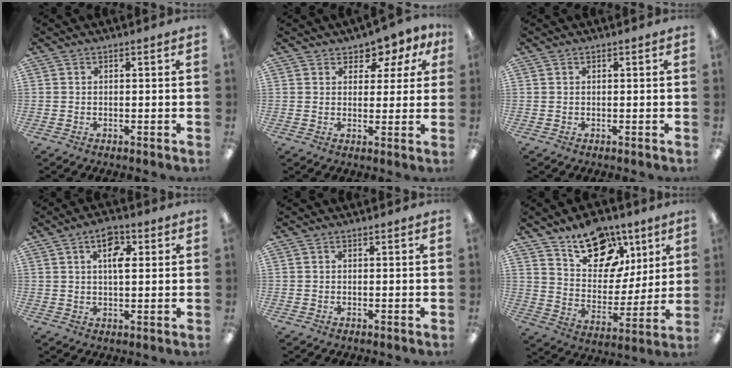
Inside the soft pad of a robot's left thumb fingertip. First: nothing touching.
{"total": 4.8, "force": [3.2, 3.3, 1.4], "torque": [-0.016, -0.016, 0.054]}
{"total": 0.0}
{"total": 6.5, "force": [2.8, 3.1, 4.9], "torque": [-0.072, -0.004, 0.041]}
{"total": 0.0}
{"total": 17.8, "force": [10.8, 11.2, 8.6], "torque": [-0.125, -0.056, 0.196]}